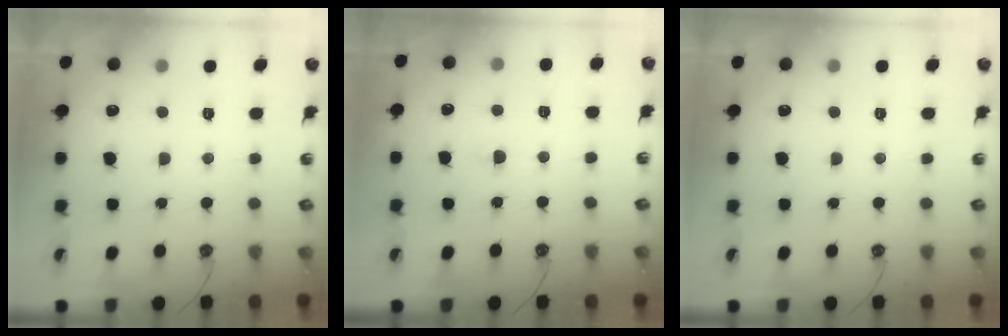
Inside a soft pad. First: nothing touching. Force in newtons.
{"total": 1.7, "press": 1.6, "slide": 0.5}
{"total": 0.0}